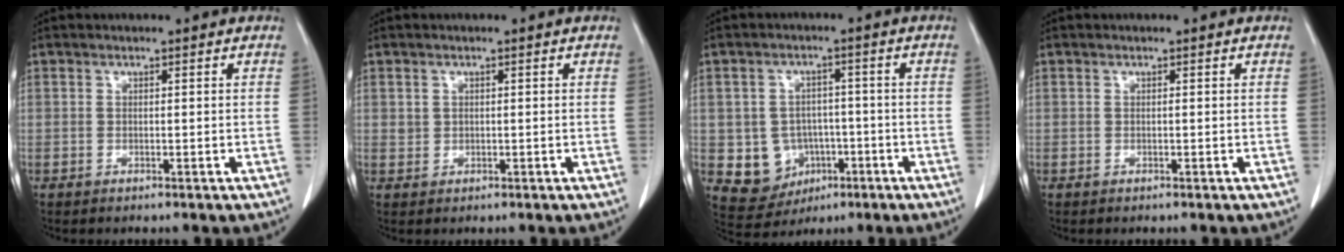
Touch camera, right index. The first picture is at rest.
{"total": 1.2, "force": [0.5, 1.1, 0.2], "torque": [0.005, 0.002, 0.006]}
{"total": 7.5, "force": [-1.6, 7.0, 2.0], "torque": [-0.035, 0.014, -0.011]}
{"total": 0.0}